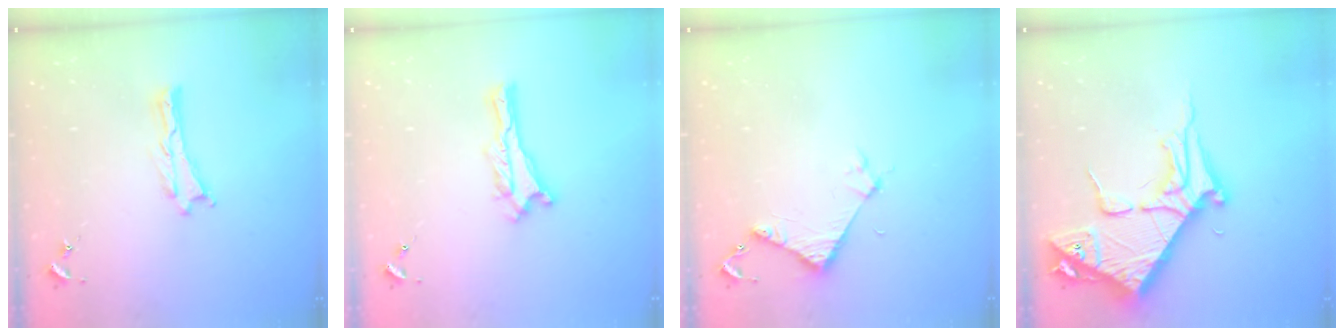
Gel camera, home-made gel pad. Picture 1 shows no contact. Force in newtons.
{"total": 0.0}
{"total": 3.9, "press": 3.9, "slide": 0.3}
{"total": 9.2, "press": 9.2, "slide": 1.1}